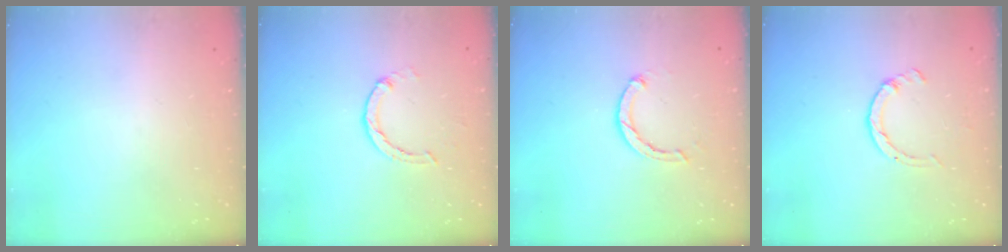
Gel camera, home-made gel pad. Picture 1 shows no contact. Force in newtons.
{"total": 1.8, "press": 1.8, "slide": 0.2}
{"total": 2.3, "press": 2.3, "slide": 0.3}
{"total": 2.6, "press": 2.6, "slide": 0.4}